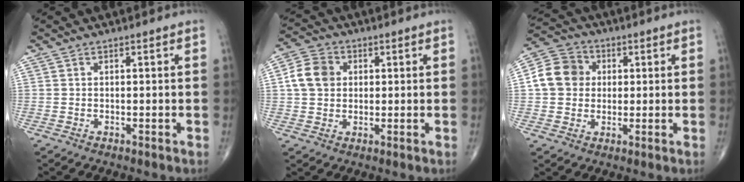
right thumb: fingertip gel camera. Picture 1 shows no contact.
{"total": 7.3, "force": [1.2, 6.0, 4.0], "torque": [-0.064, 0.008, 0.014]}
{"total": 9.3, "force": [1.0, 8.2, 4.3], "torque": [-0.062, 0.015, 0.006]}